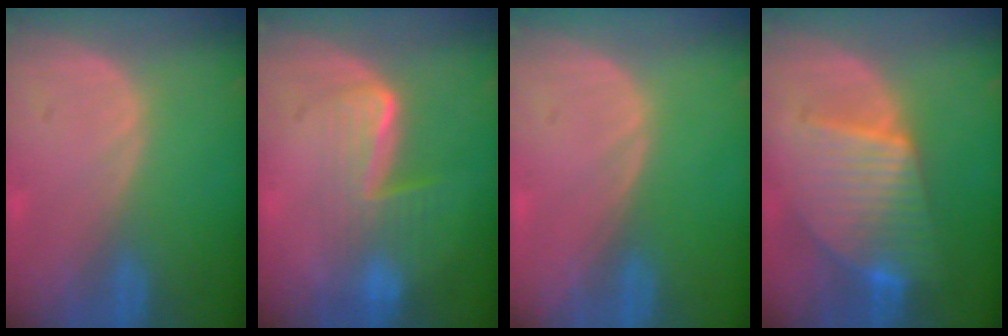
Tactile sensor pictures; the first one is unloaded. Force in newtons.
{"total": 6.6, "press": 5.9, "slide": 3.0}
{"total": 0.0}
{"total": 9.1, "press": 9.1, "slide": 0.4}